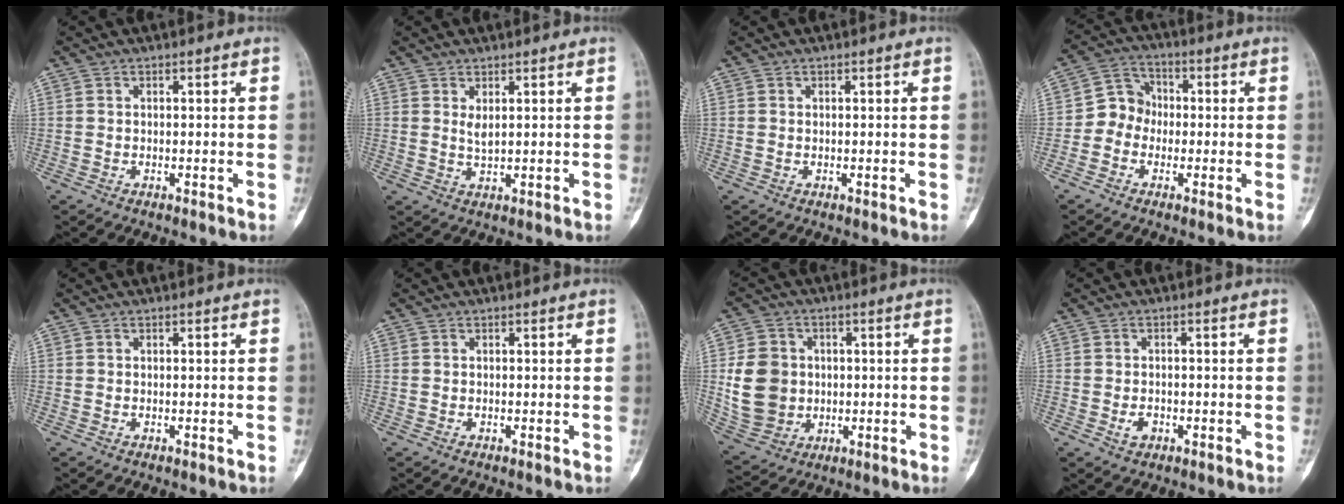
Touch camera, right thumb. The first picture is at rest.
{"total": 2.0, "force": [0.9, 0.7, 1.6], "torque": [-0.027, -0.011, 0.021]}
{"total": 0.0}
{"total": 6.4, "force": [-1.3, 5.7, 2.6], "torque": [-0.017, 0.026, -0.038]}
{"total": 0.0}
{"total": 0.0}
{"total": 11.8, "force": [0.5, 10.2, 5.9], "torque": [-0.089, 0.002, 0.021]}
{"total": 2.4, "force": [-0.8, 1.7, 1.4], "torque": [-0.019, 0.003, -0.011]}